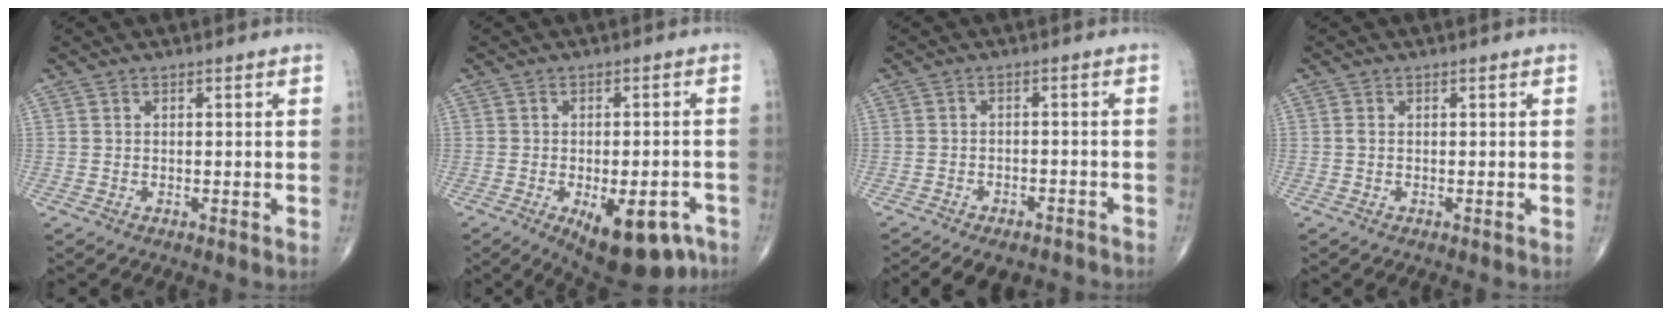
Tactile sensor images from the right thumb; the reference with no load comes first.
{"total": 13.9, "force": [-6.8, 6.2, 10.5], "torque": [-0.106, 0.018, -0.080]}
{"total": 9.3, "force": [-7.6, 4.2, 3.4], "torque": [-0.045, 0.036, -0.099]}
{"total": 0.5, "force": [0.0, 0.3, 0.4], "torque": [-0.009, 0.000, -0.001]}